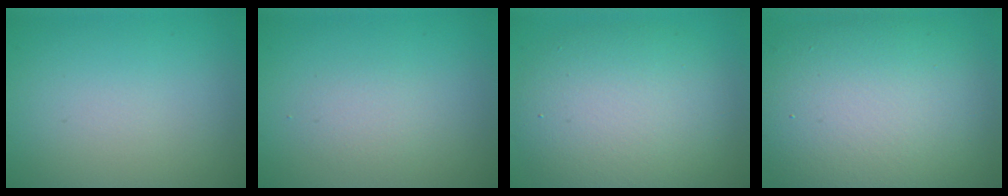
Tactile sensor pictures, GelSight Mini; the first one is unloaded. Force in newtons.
{"total": 1.4, "press": 1.4, "slide": 0.1}
{"total": 8.5, "press": 8.4, "slide": 0.9}
{"total": 13.0, "press": 13.0, "slide": 0.6}